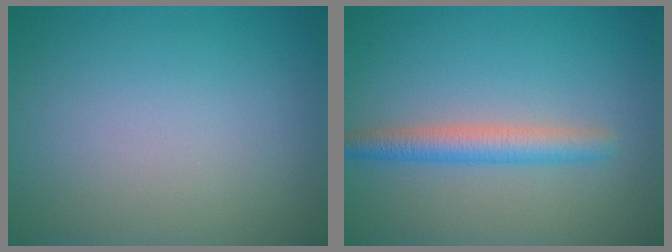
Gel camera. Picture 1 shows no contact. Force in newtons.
{"total": 2.9, "press": 2.9, "slide": 0.1}